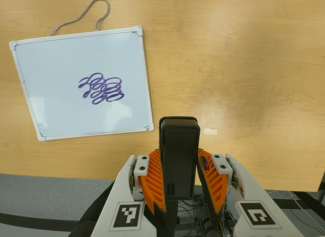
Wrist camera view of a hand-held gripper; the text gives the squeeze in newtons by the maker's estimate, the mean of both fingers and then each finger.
{"total": 4.1, "left": 2.7, "right": 5.5}